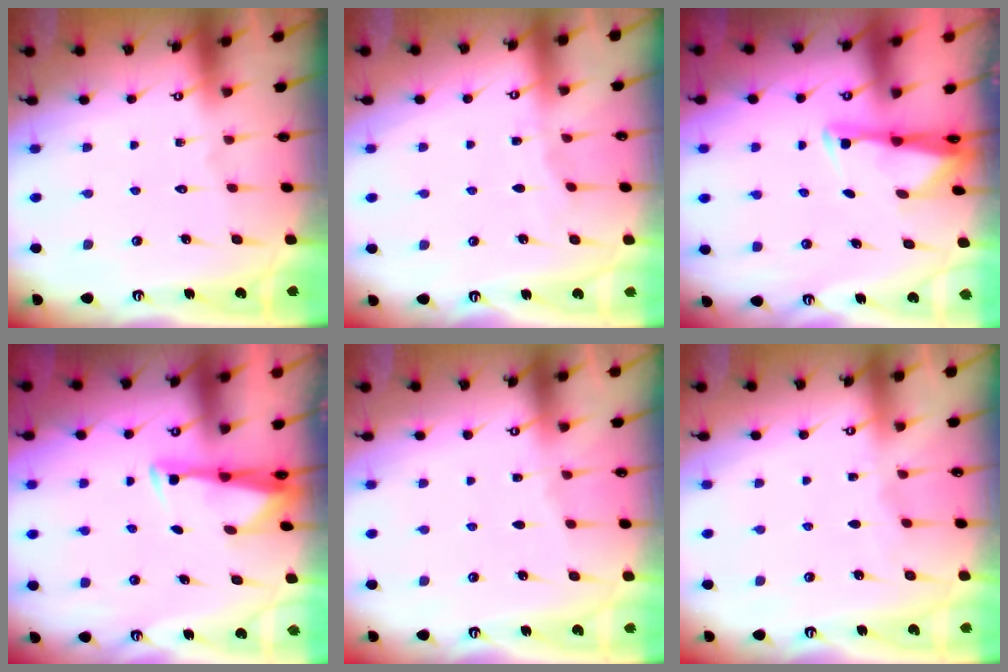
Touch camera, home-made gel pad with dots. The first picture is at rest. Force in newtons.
{"total": 2.7, "press": 2.6, "slide": 0.5}
{"total": 2.6, "press": 2.6, "slide": 0.4}
{"total": 3.4, "press": 3.2, "slide": 0.9}
{"total": 0.5, "press": 0.5, "slide": 0.1}
{"total": 2.9, "press": 2.8, "slide": 0.4}